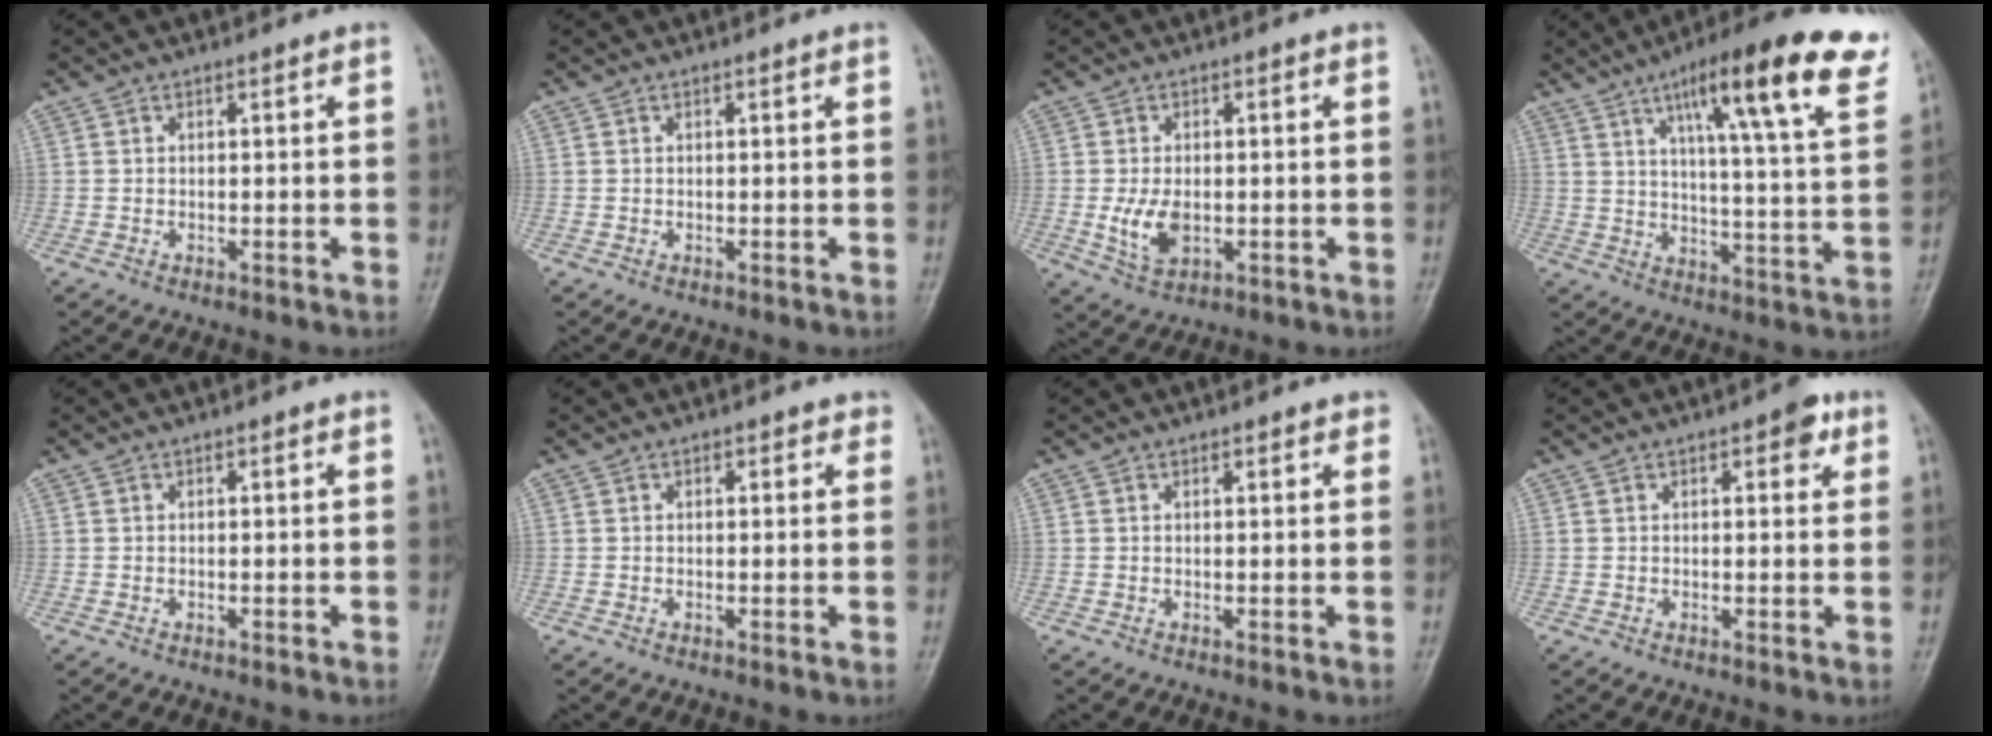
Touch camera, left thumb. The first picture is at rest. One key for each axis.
{"total": 0.0}
{"total": 5.8, "fx": -0.9, "fy": 3.6, "fz": 4.5, "tx": -0.083, "ty": -0.005, "tz": -0.009}
{"total": 22.1, "fx": 11.9, "fy": 3.8, "fz": 18.2, "tx": -0.239, "ty": -0.028, "tz": 0.168}
{"total": 0.0}
{"total": 1.2, "fx": 0.7, "fy": 0.9, "fz": 0.6, "tx": 0.008, "ty": 0.000, "tz": 0.002}
{"total": 1.2, "fx": 0.8, "fy": 0.6, "fz": 0.7, "tx": 0.000, "ty": -0.002, "tz": 0.006}
{"total": 3.4, "fx": 1.7, "fy": 1.6, "fz": 2.5, "tx": -0.016, "ty": -0.001, "tz": 0.014}